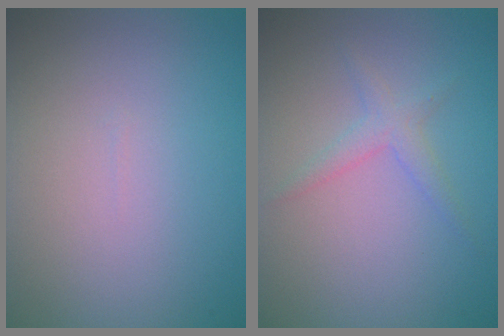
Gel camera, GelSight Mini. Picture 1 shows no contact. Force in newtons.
{"total": 1.7, "press": 1.7, "slide": 0.1}